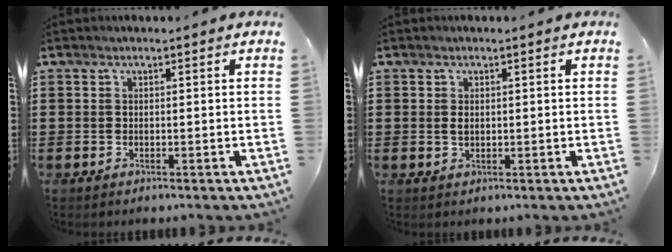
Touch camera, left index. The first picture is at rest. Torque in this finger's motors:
{"motor_torque": [0.50, 0.44, 0.27, 0.02]}